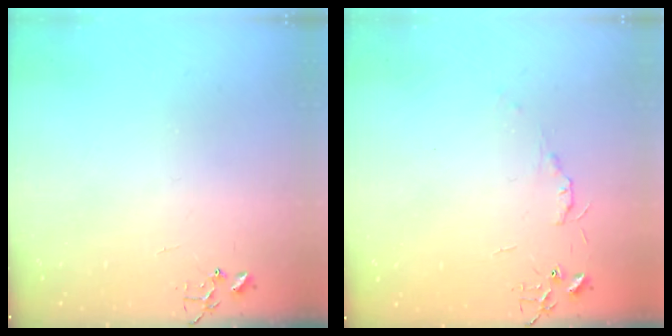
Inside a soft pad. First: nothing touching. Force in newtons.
{"total": 4.8, "press": 4.8, "slide": 0.7}